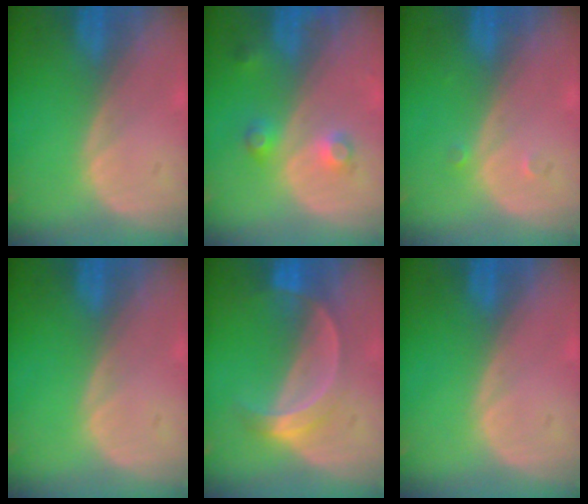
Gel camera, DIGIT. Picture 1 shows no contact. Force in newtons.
{"total": 3.8, "press": 3.5, "slide": 1.4}
{"total": 0.9, "press": 0.7, "slide": 0.5}
{"total": 0.0}
{"total": 5.1, "press": 4.8, "slide": 2.0}
{"total": 0.0}